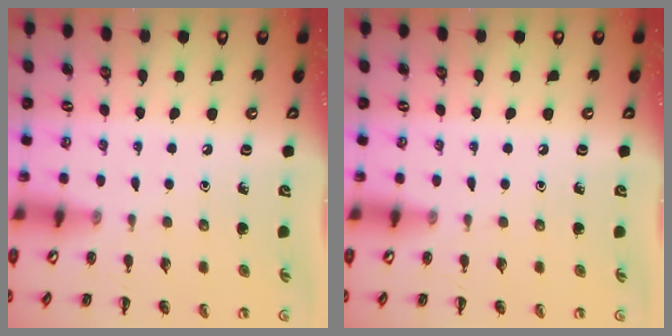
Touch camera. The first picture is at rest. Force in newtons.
{"total": 0.0}